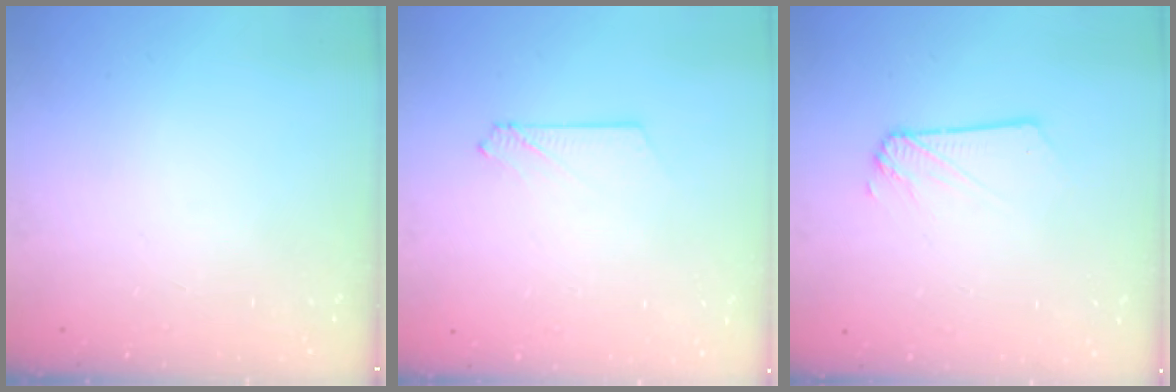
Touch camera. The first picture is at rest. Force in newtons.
{"total": 2.6, "press": 2.6, "slide": 0.3}
{"total": 1.9, "press": 1.9, "slide": 0.3}